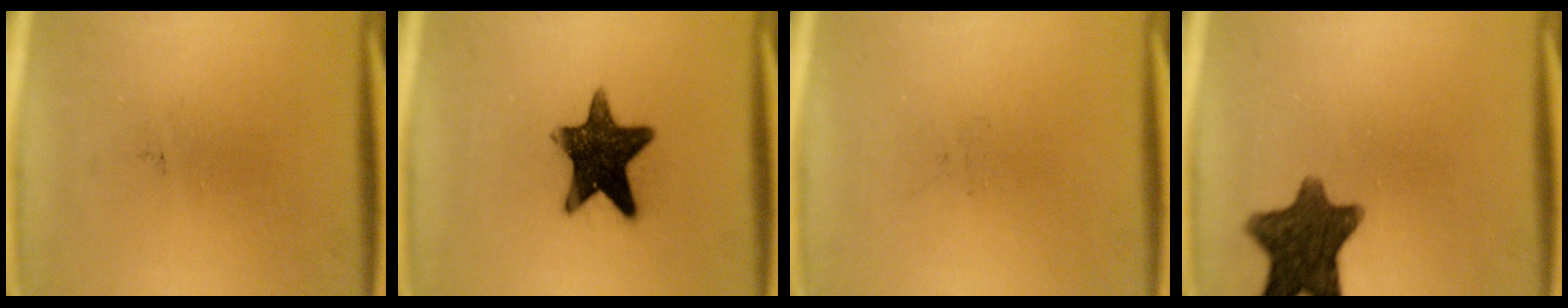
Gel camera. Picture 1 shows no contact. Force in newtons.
{"total": 14.1}
{"total": 0.0}
{"total": 11.4}